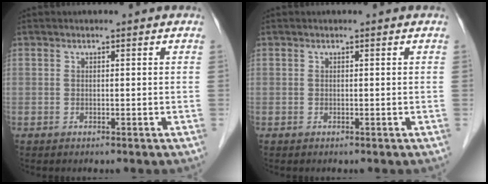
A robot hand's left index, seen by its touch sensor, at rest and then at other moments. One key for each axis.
{"total": 0.0}